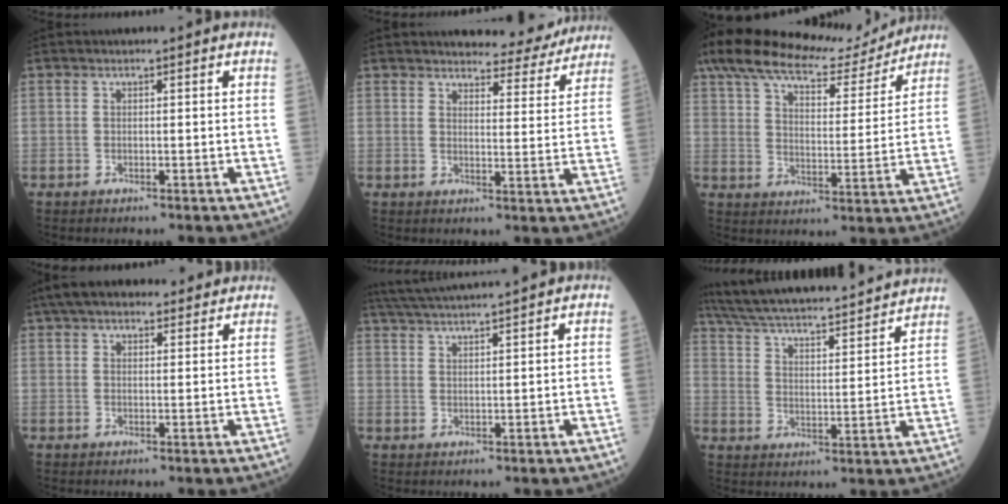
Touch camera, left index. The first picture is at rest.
{"total": 9.1, "force": [8.7, 1.8, 1.9], "torque": [-0.017, -0.014, 0.099]}
{"total": 18.4, "force": [16.3, 3.9, 7.7], "torque": [-0.138, 0.021, 0.244]}
{"total": 12.0, "force": [10.3, 3.6, 5.1], "torque": [-0.073, 0.046, 0.148]}
{"total": 11.0, "force": [10.1, -1.0, 4.3], "torque": [-0.082, 0.030, 0.155]}
{"total": 23.9, "force": [21.8, 1.9, 9.6], "torque": [-0.167, 0.000, 0.313]}